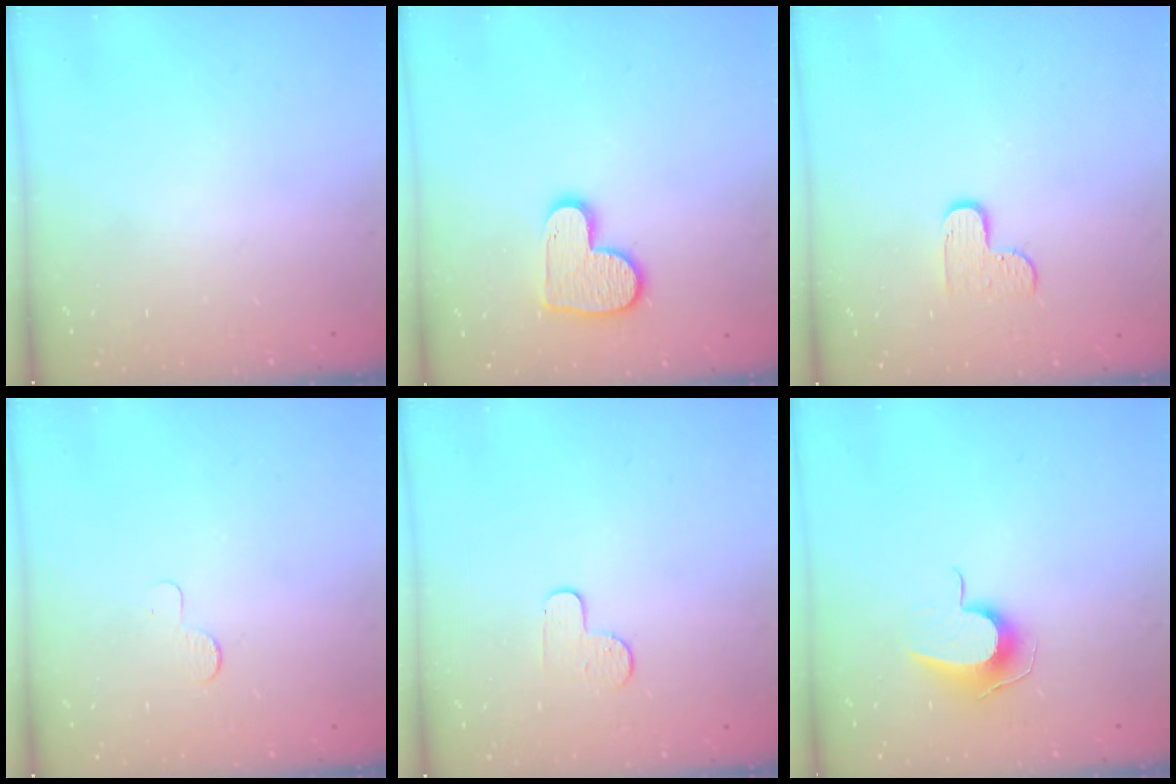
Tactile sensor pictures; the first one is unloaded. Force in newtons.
{"total": 11.1, "press": 11.1, "slide": 0.8}
{"total": 5.8, "press": 5.8, "slide": 0.4}
{"total": 2.6, "press": 2.6, "slide": 0.2}
{"total": 6.1, "press": 6.1, "slide": 0.5}
{"total": 9.9, "press": 9.9, "slide": 0.3}